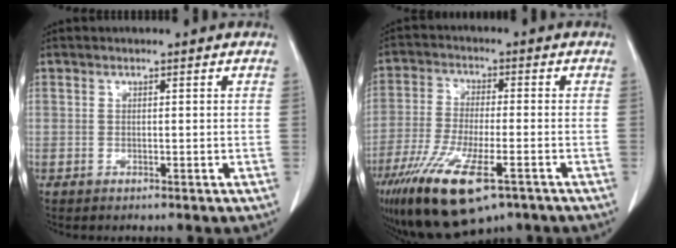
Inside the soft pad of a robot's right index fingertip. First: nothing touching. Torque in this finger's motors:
{"motor_torque": [1.79, -0.35, 0.86, 0.21]}